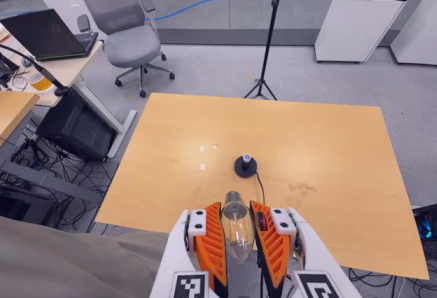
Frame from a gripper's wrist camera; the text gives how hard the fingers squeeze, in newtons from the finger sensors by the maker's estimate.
{"total": 20.2, "left": 21.5, "right": 18.9}